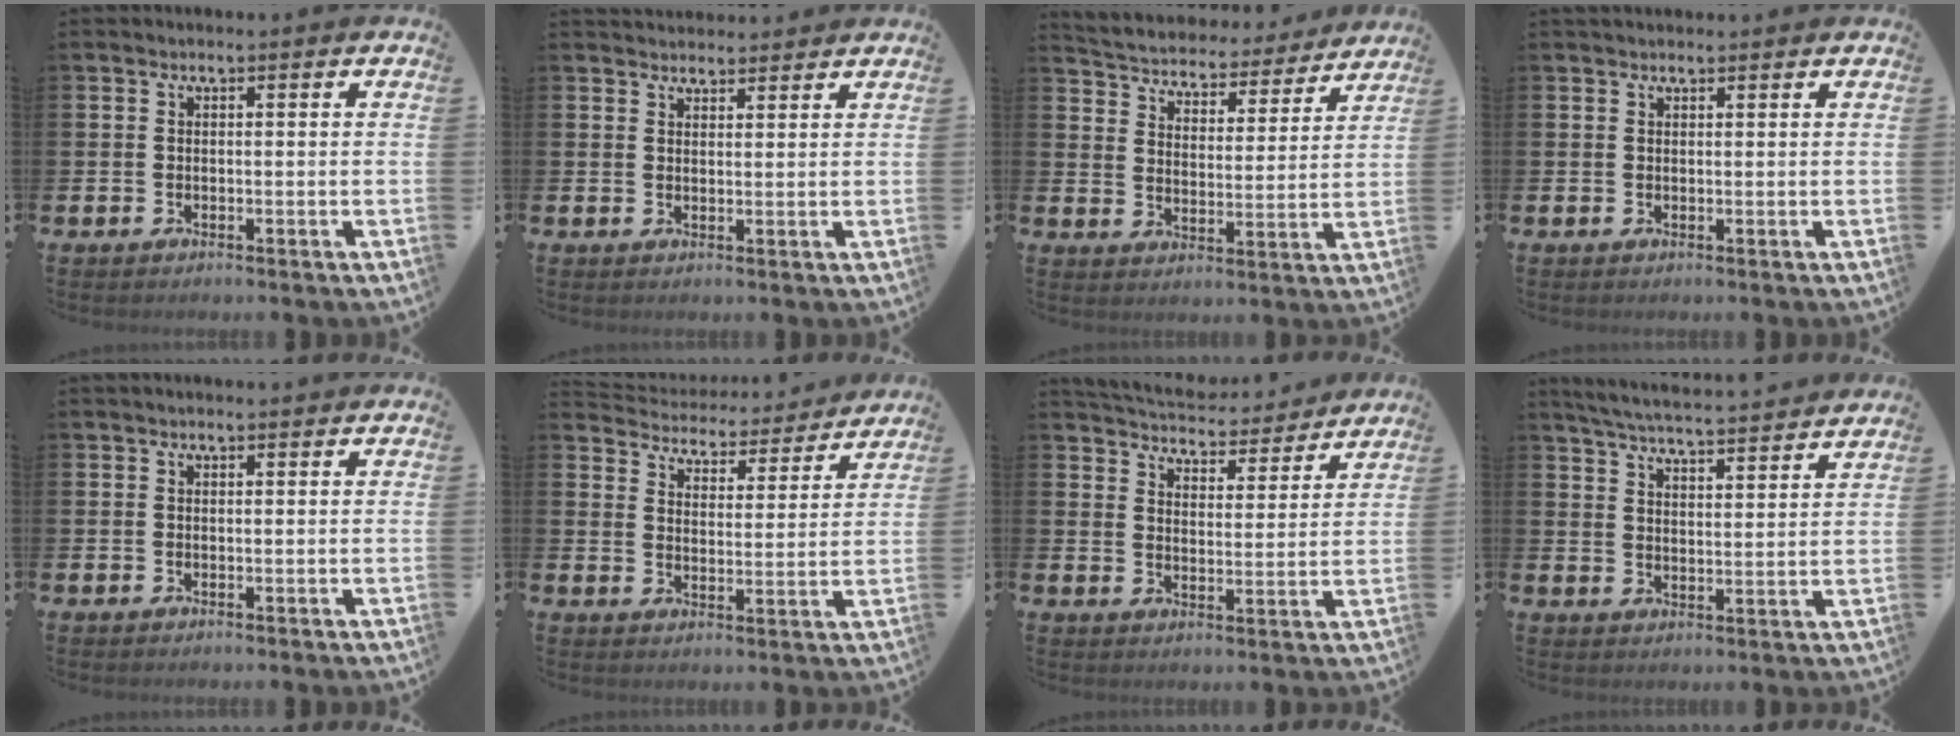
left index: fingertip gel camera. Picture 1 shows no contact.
{"total": 2.6, "force": [2.5, 0.7, -0.2], "torque": [0.011, -0.013, 0.045]}
{"total": 4.7, "force": [4.5, 1.4, 0.2], "torque": [-0.026, -0.044, 0.070]}
{"total": 0.9, "force": [0.9, 0.2, 0.1], "torque": [0.008, 0.000, 0.014]}
{"total": 0.7, "force": [0.6, 0.0, 0.3], "torque": [0.007, -0.004, 0.009]}
{"total": 4.7, "force": [4.6, 0.9, -0.1], "torque": [-0.020, -0.047, 0.074]}
{"total": 5.4, "force": [5.4, 0.9, 0.2], "torque": [-0.024, -0.044, 0.092]}
{"total": 5.6, "force": [5.5, -0.2, 1.1], "torque": [-0.044, -0.040, 0.095]}